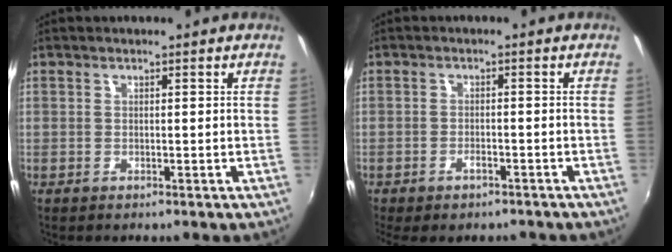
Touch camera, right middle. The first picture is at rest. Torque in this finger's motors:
{"motor_torque": [1.08, -1.06, 0.28, 0.15]}